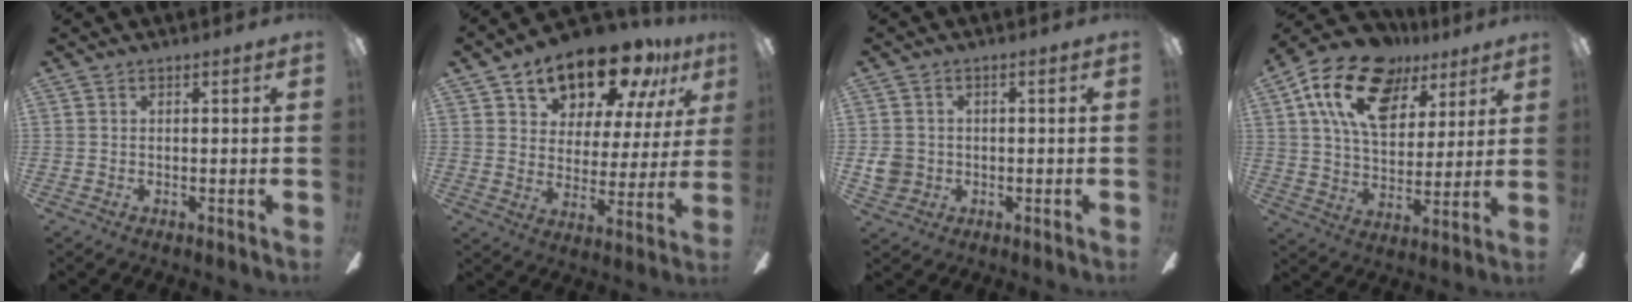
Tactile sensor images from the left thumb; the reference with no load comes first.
{"total": 16.2, "force": [13.0, 7.2, 6.5], "torque": [-0.120, -0.084, 0.230]}
{"total": 4.6, "force": [-0.4, 4.4, 1.5], "torque": [-0.037, 0.005, -0.007]}
{"total": 20.2, "force": [11.1, 12.0, 11.8], "torque": [-0.198, -0.036, 0.198]}